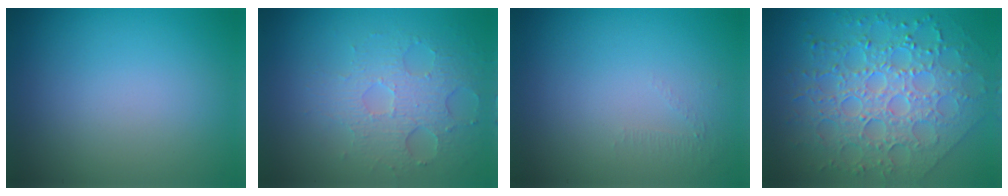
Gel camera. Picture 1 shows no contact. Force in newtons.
{"total": 3.6, "press": 3.2, "slide": 1.6}
{"total": 0.5, "press": 0.2, "slide": 0.5}
{"total": 8.9, "press": 6.4, "slide": 6.2}